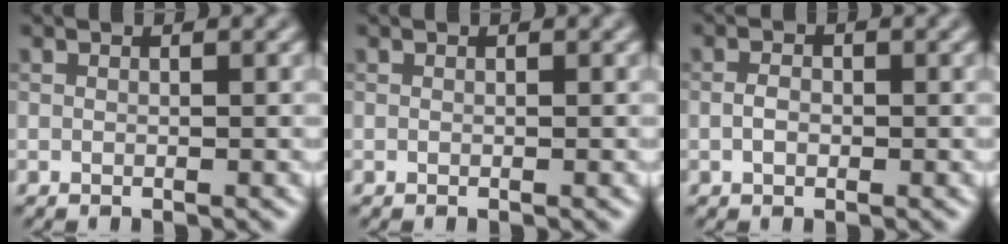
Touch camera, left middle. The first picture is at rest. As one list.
[{"total": 0.0}, {"total": 1.4, "force": [-0.3, 1.0, 1.0], "torque": [-0.019, 0.002, -0.009]}]